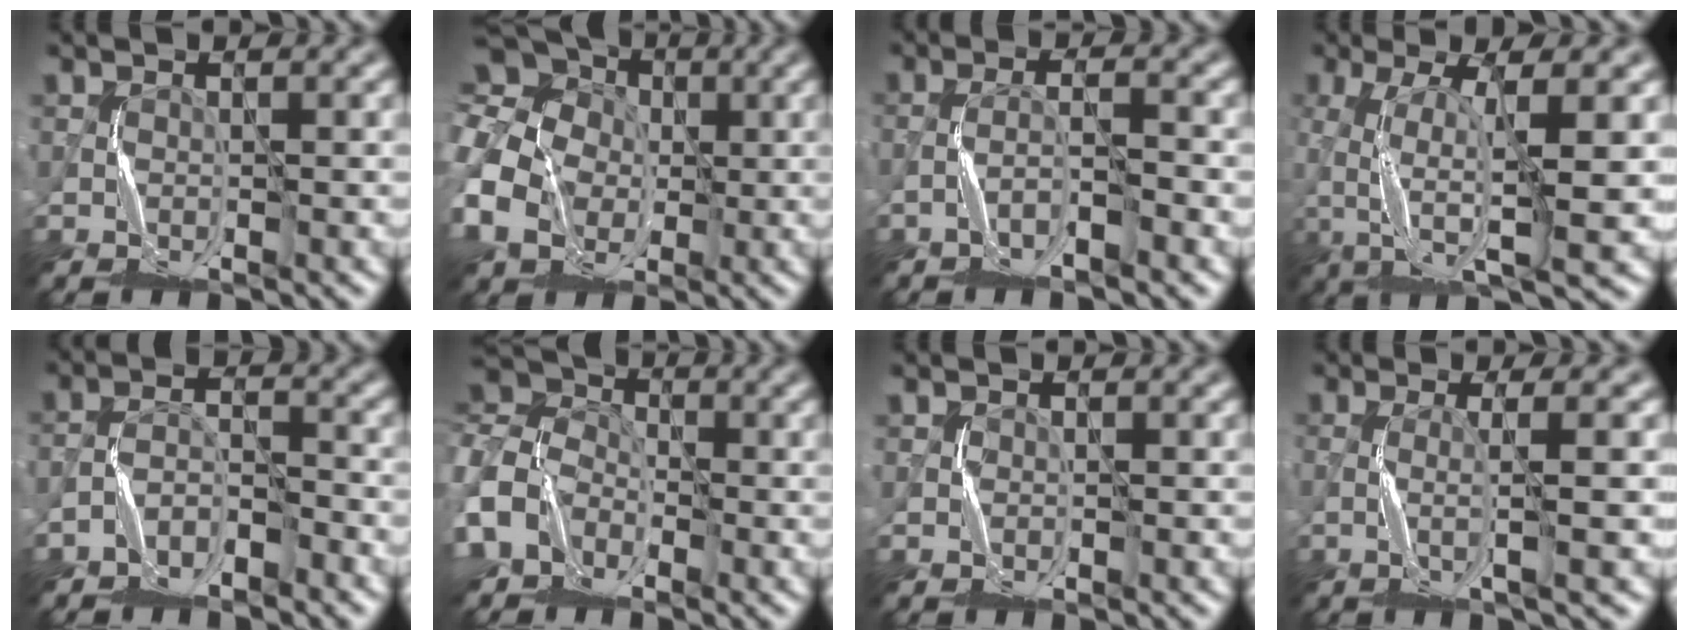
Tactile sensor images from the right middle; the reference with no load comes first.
{"total": 12.3, "force": [-0.7, 10.4, 6.6], "torque": [-0.176, 0.002, -0.035]}
{"total": 2.4, "force": [-1.8, 0.2, 1.5], "torque": [-0.026, 0.015, -0.038]}
{"total": 7.1, "force": [-0.6, 2.0, 6.8], "torque": [-0.131, 0.004, -0.011]}
{"total": 2.9, "force": [-2.6, 0.9, 0.7], "torque": [-0.012, 0.012, -0.053]}
{"total": 7.7, "force": [-3.6, 5.8, 3.5], "torque": [-0.081, 0.001, -0.077]}
{"total": 0.9, "force": [0.0, 0.8, 0.3], "torque": [-0.007, 0.001, 0.000]}
{"total": 2.9, "force": [-0.3, 0.4, 2.8], "torque": [-0.047, 0.003, -0.008]}